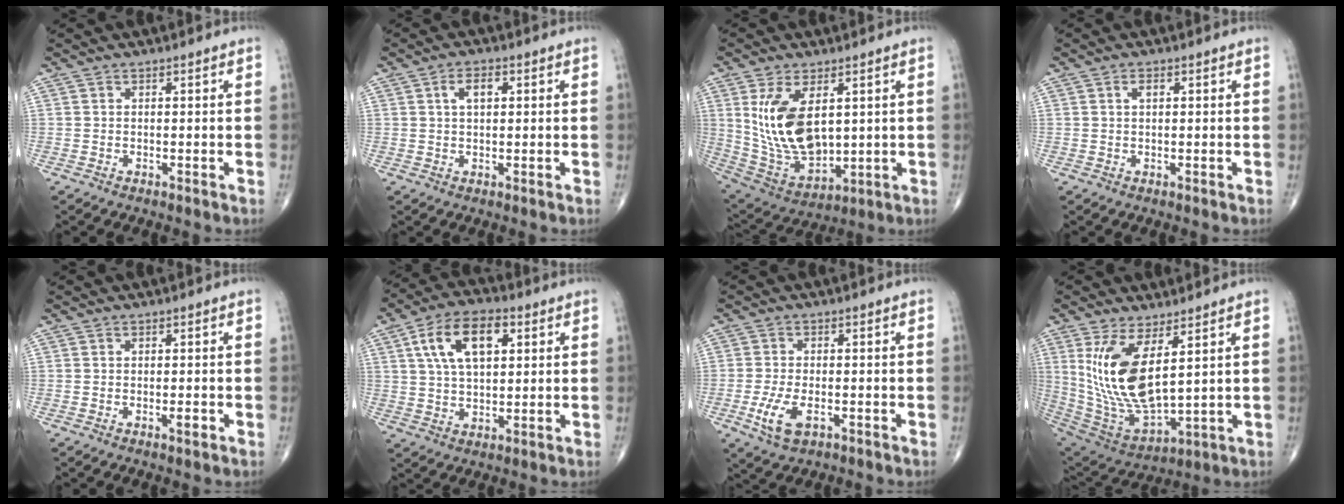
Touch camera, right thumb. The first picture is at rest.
{"total": 3.7, "force": [1.1, 1.9, 3.0], "torque": [-0.051, 0.004, 0.018]}
{"total": 15.5, "force": [3.3, 8.5, 12.6], "torque": [-0.223, -0.019, 0.085]}
{"total": 1.5, "force": [0.5, 0.7, 1.2], "torque": [-0.023, 0.002, 0.008]}
{"total": 1.3, "force": [-0.5, 0.4, 1.1], "torque": [-0.013, -0.001, -0.010]}
{"total": 12.6, "force": [4.1, 6.7, 9.9], "torque": [-0.167, 0.005, 0.069]}
{"total": 6.1, "force": [-2.3, 3.0, 4.8], "torque": [-0.100, 0.000, -0.038]}
{"total": 15.9, "force": [4.9, 6.5, 13.7], "torque": [-0.271, -0.036, 0.116]}